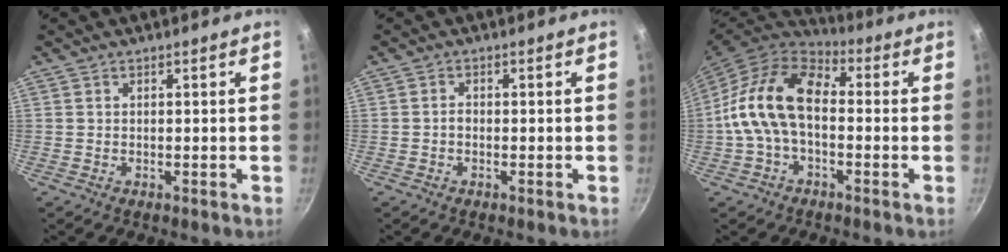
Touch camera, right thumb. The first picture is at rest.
{"total": 1.0, "force": [-0.4, 0.7, 0.6], "torque": [-0.008, 0.007, -0.008]}
{"total": 14.7, "force": [-0.7, 9.3, 11.4], "torque": [-0.196, 0.037, -0.030]}